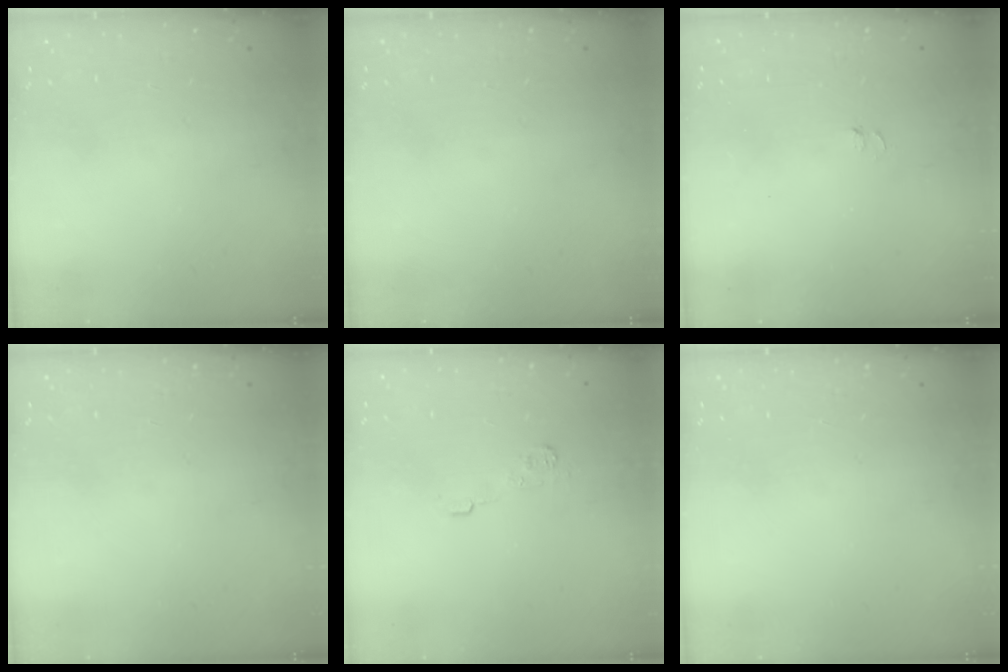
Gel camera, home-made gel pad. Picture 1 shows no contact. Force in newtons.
{"total": 0.0}
{"total": 3.3, "press": 3.2, "slide": 0.7}
{"total": 0.0}
{"total": 5.6, "press": 5.6, "slide": 0.7}
{"total": 0.0}